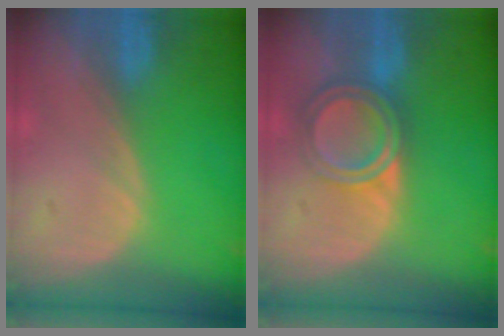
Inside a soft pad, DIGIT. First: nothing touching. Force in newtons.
{"total": 6.4, "press": 5.4, "slide": 3.4}